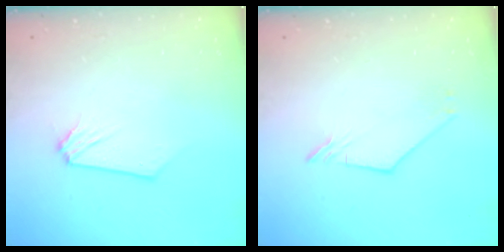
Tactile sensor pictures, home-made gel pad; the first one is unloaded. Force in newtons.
{"total": 2.1, "press": 2.1, "slide": 0.1}